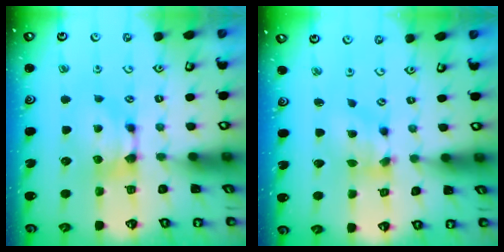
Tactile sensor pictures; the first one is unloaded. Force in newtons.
{"total": 2.8, "press": 2.4, "slide": 1.5}